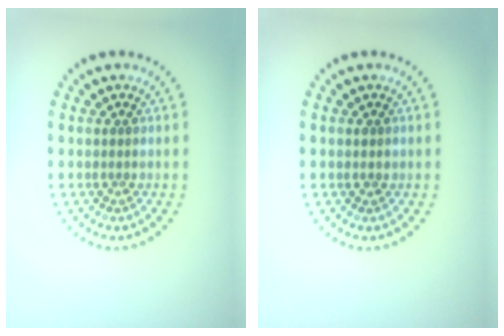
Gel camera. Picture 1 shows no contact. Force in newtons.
{"total": 0.7, "press": 0.7, "slide": 0.2}